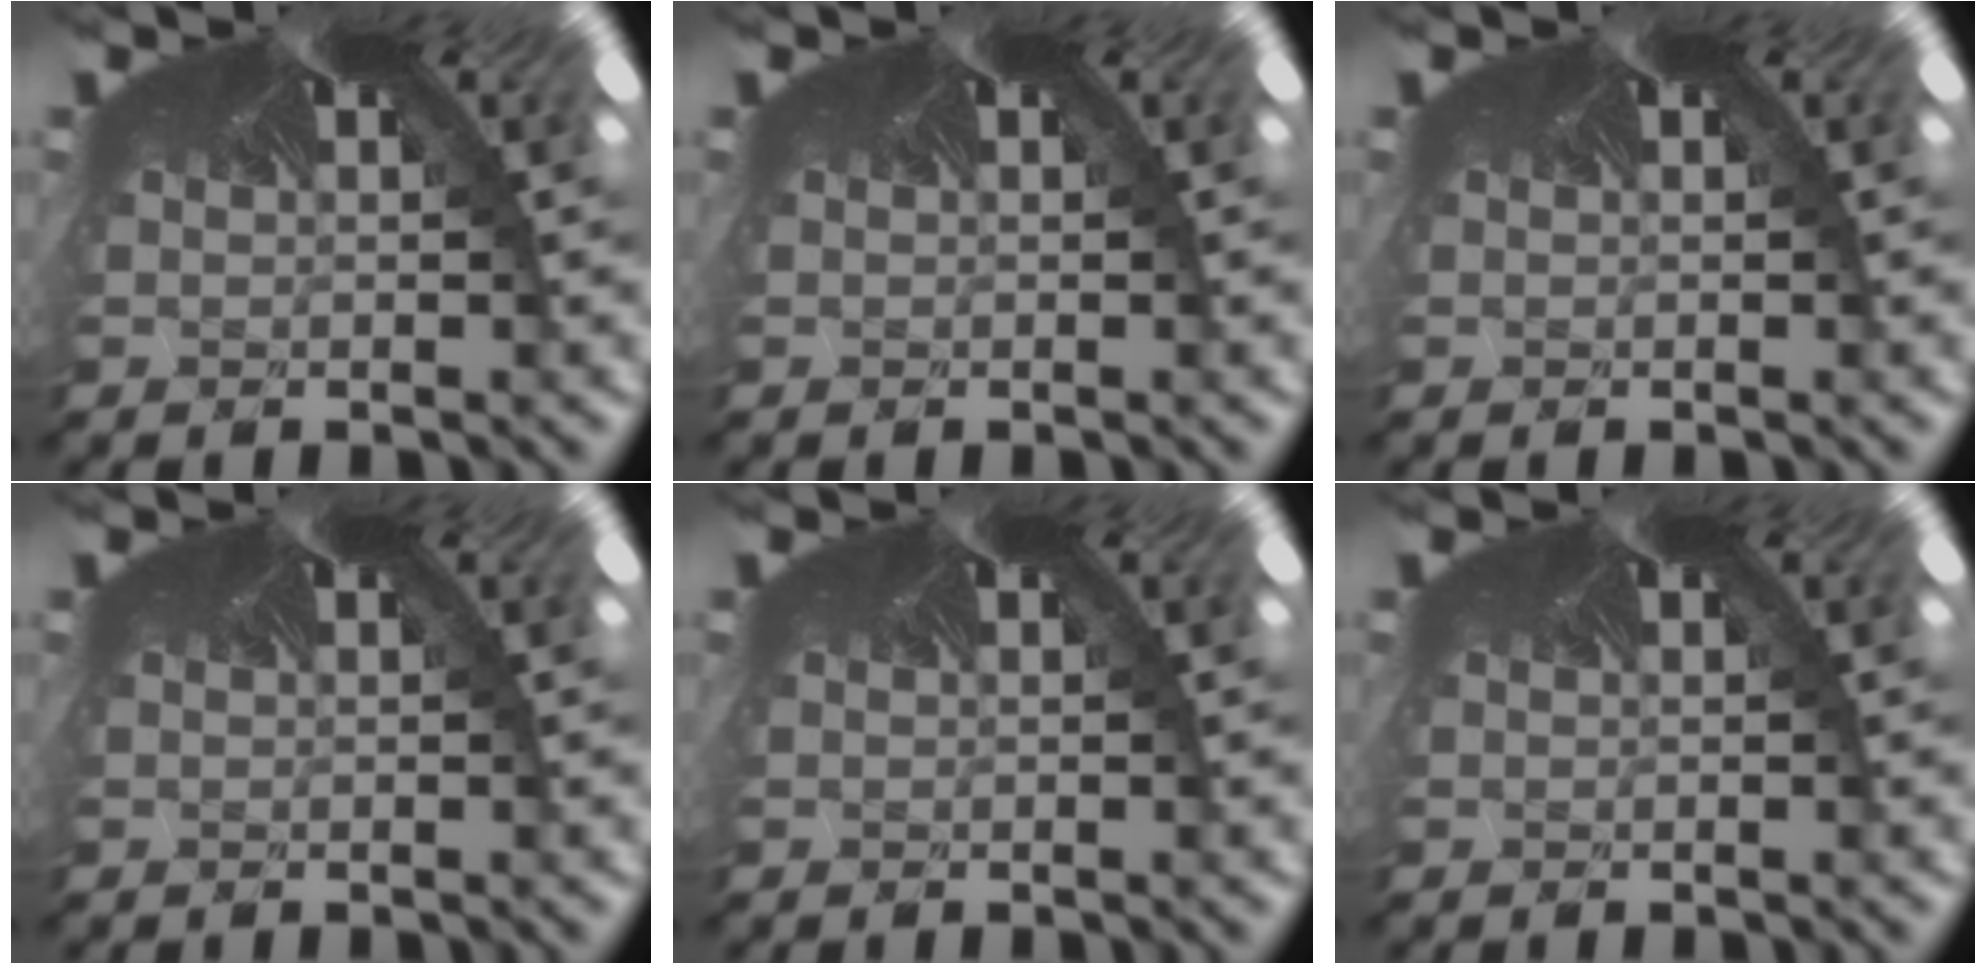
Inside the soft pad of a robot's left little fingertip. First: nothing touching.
{"total": 0.0}
{"total": 0.0}
{"total": 0.0}
{"total": 0.0}
{"total": 0.0}